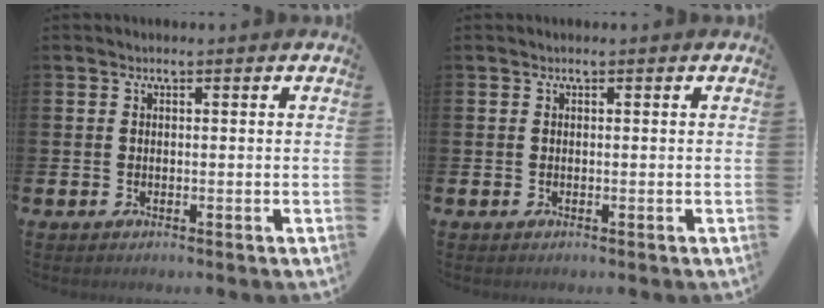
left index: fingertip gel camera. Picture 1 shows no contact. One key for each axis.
{"total": 0.0}